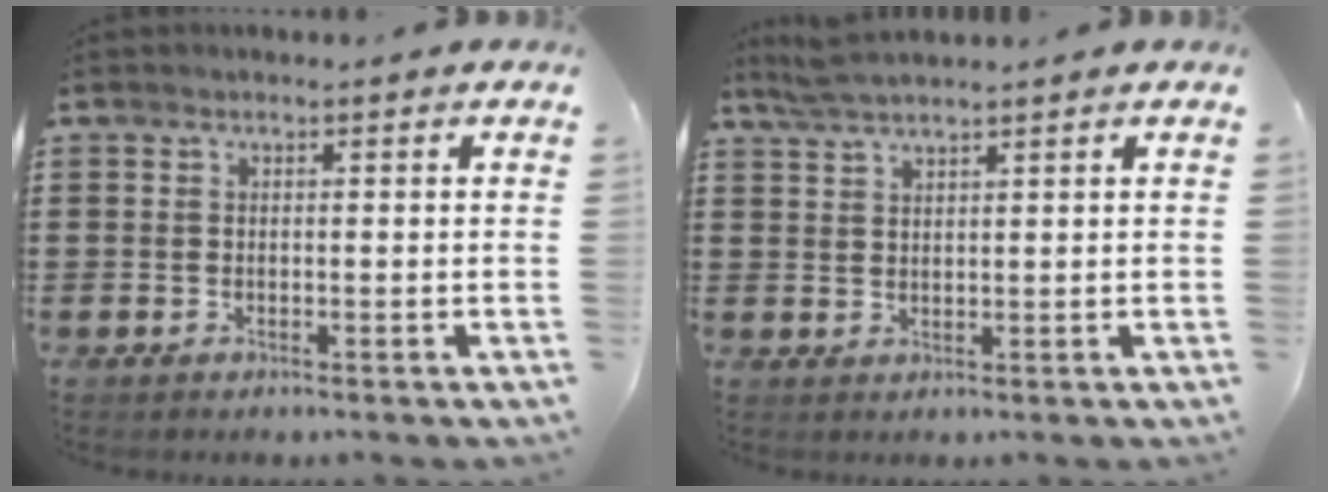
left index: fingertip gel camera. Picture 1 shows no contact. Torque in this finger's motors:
{"motor_torque": [0.69, -0.44, 0.12, 0.03]}